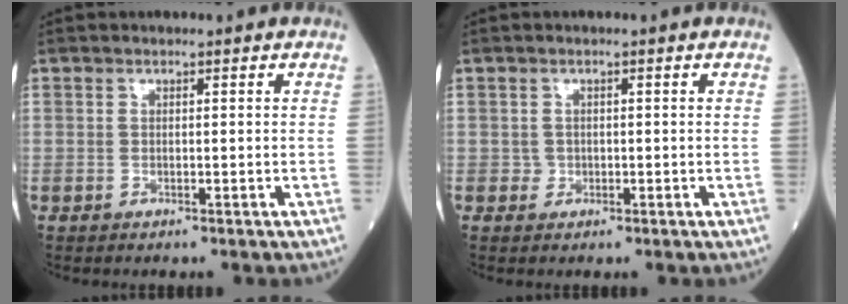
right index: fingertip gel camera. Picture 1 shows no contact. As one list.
[{"total": 1.0, "force": [-0.2, 0.9, 0.0], "torque": [0.004, 0.005, -0.005]}]